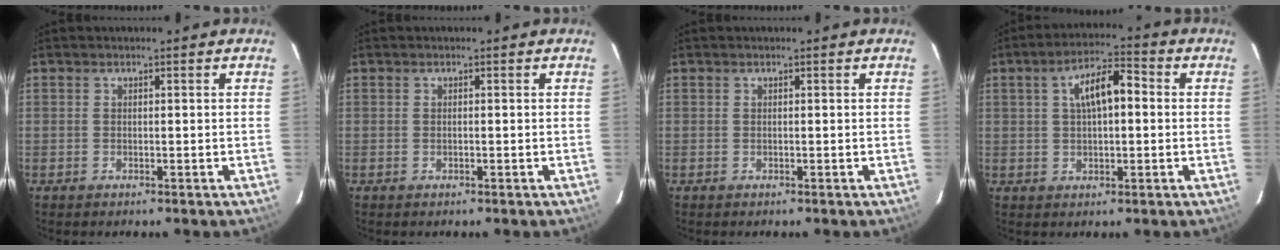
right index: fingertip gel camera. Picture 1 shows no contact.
{"total": 0.0}
{"total": 0.0}
{"total": 7.9, "force": [1.3, 3.4, 7.0], "torque": [-0.123, 0.025, 0.026]}